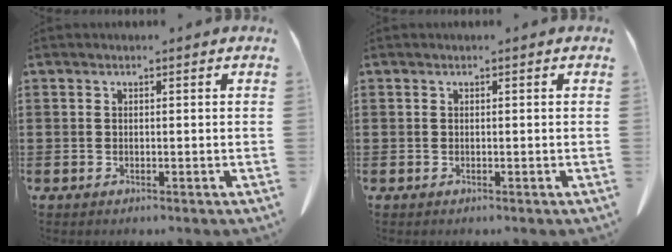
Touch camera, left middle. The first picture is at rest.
{"total": 0.0}